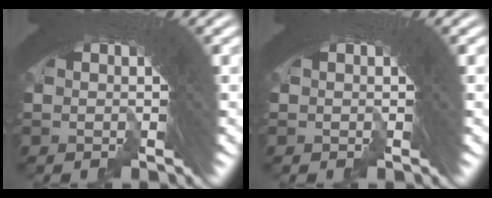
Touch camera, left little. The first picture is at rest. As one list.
[{"total": 0.0}]